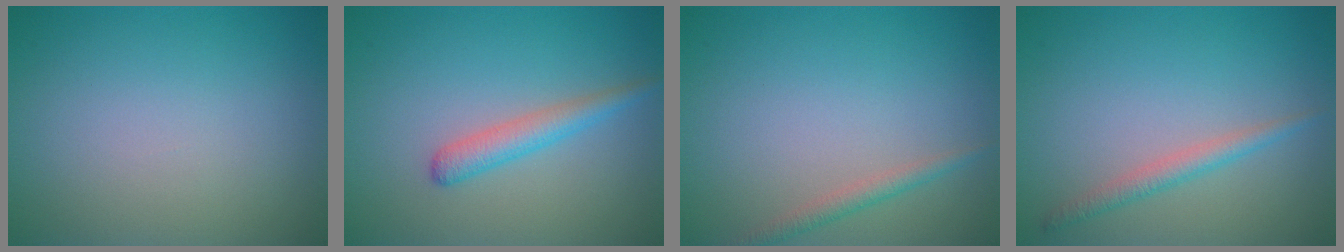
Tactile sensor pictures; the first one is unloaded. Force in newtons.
{"total": 2.4, "press": 2.3, "slide": 0.1}
{"total": 1.5, "press": 1.5, "slide": 0.0}
{"total": 1.8, "press": 1.8, "slide": 0.1}